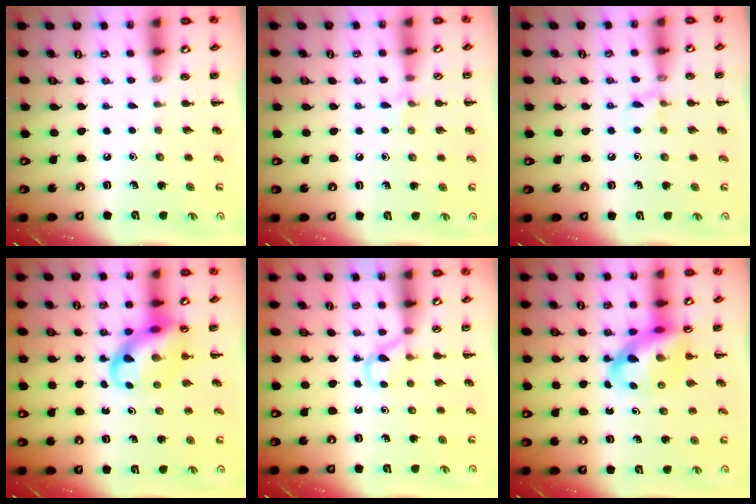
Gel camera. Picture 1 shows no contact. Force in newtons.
{"total": 5.1, "press": 4.8, "slide": 1.7}
{"total": 6.3, "press": 6.0, "slide": 1.8}
{"total": 10.8, "press": 10.4, "slide": 2.9}
{"total": 3.6, "press": 3.4, "slide": 1.3}
{"total": 11.3, "press": 10.9, "slide": 3.3}